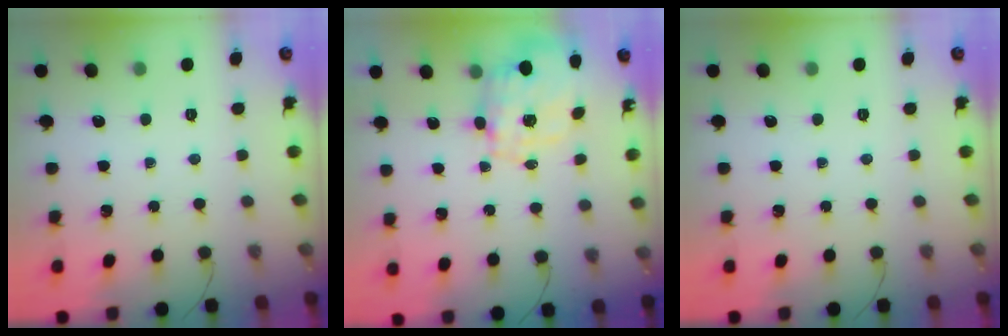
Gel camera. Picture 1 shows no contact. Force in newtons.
{"total": 10.0, "press": 9.9, "slide": 1.3}
{"total": 0.0}